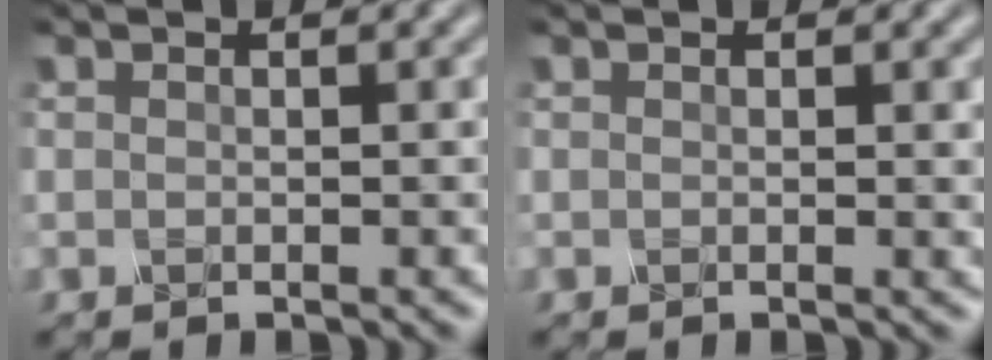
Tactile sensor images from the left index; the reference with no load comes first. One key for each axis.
{"total": 1.1, "fx": 0.3, "fy": 0.4, "fz": 1.0, "tx": -0.005, "ty": 0.002, "tz": 0.001}